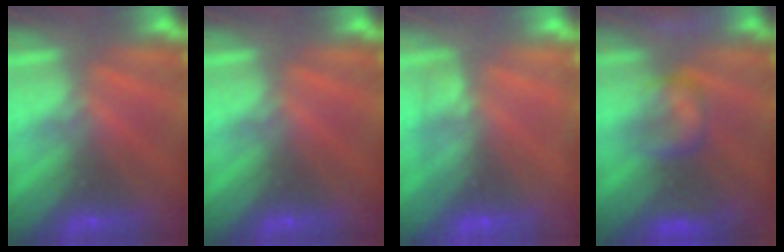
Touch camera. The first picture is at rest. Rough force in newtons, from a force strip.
{"total": 0.0}
{"total": 2.2}
{"total": 9.3}